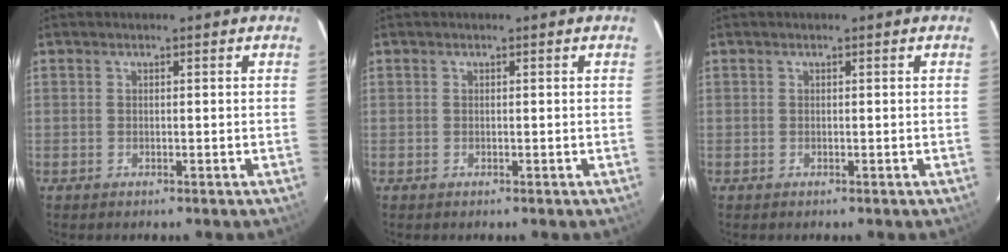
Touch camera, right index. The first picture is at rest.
{"total": 0.0}
{"total": 0.0}